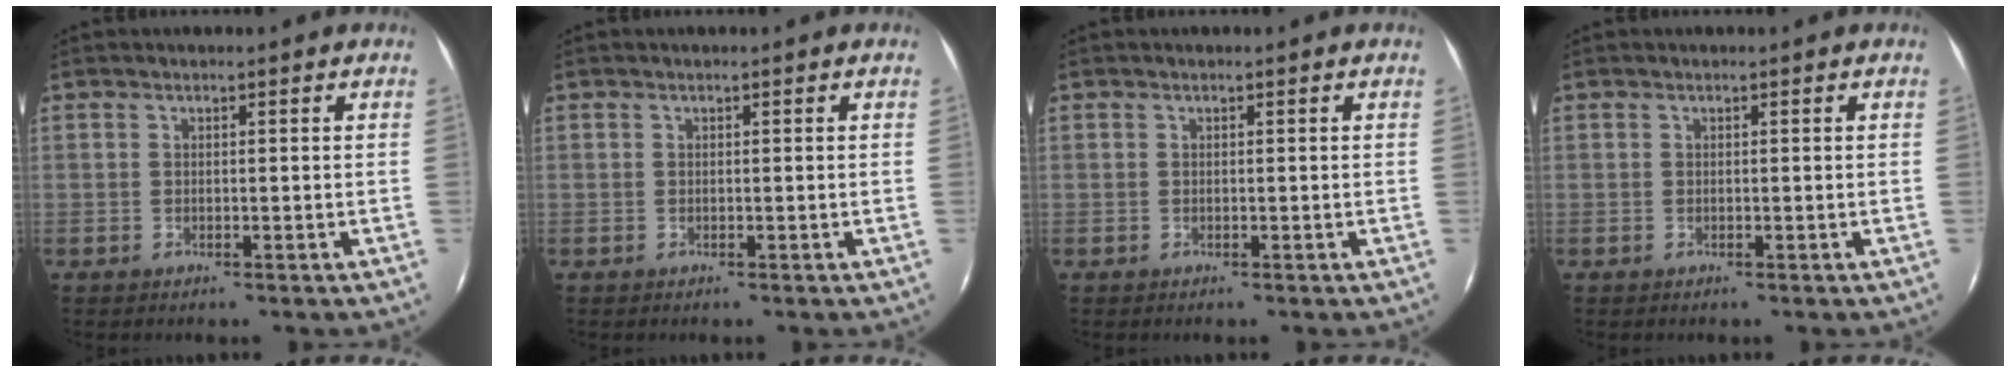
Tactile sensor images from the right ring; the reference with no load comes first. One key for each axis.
{"total": 0.0}
{"total": 0.0}
{"total": 0.0}